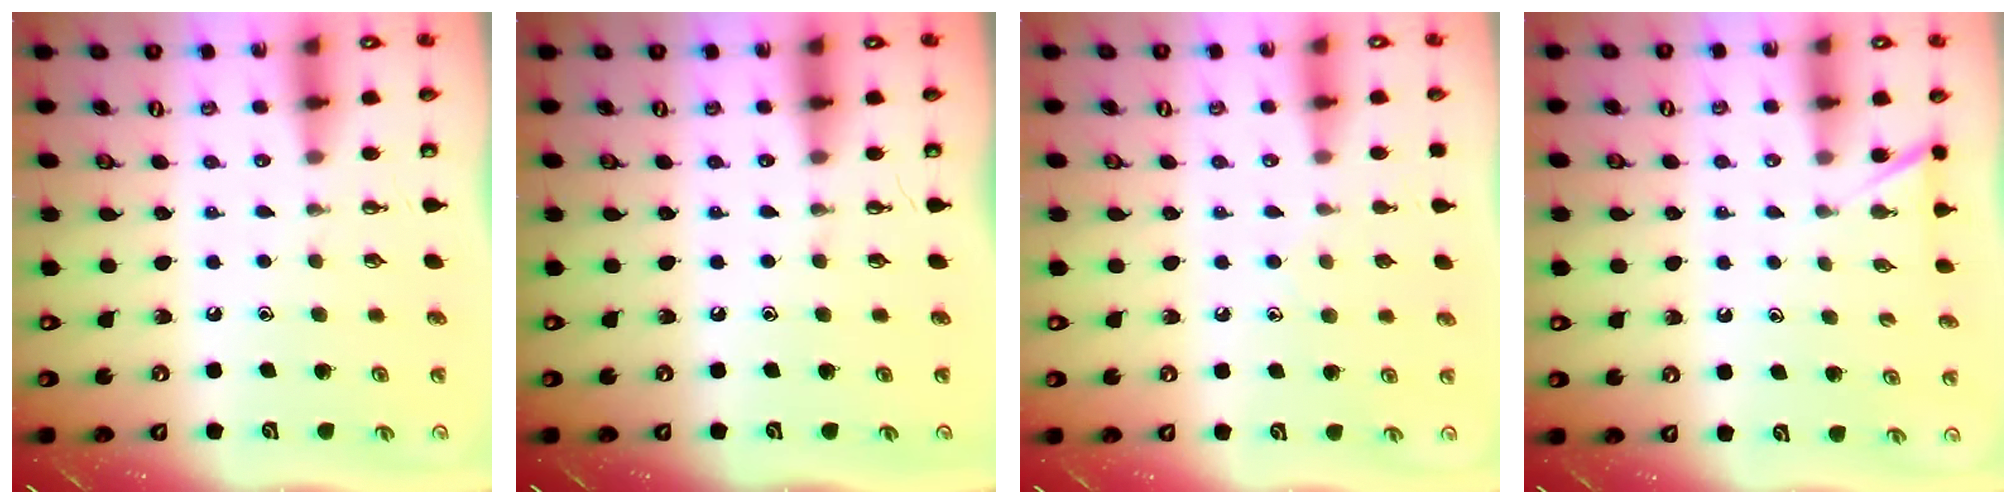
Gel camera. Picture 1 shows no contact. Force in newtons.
{"total": 0.0}
{"total": 7.3, "press": 7.2, "slide": 0.6}
{"total": 2.4, "press": 2.4, "slide": 0.2}